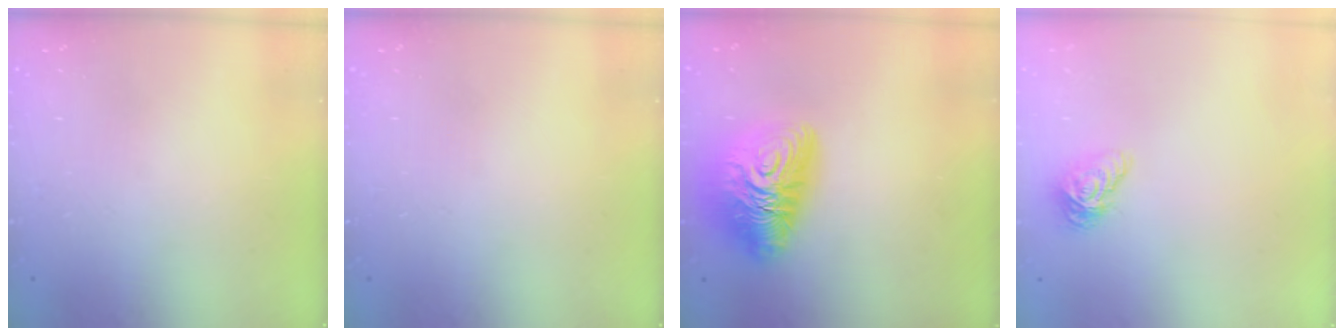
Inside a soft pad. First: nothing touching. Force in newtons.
{"total": 0.0}
{"total": 16.6, "press": 16.5, "slide": 1.6}
{"total": 8.2, "press": 8.2, "slide": 0.4}